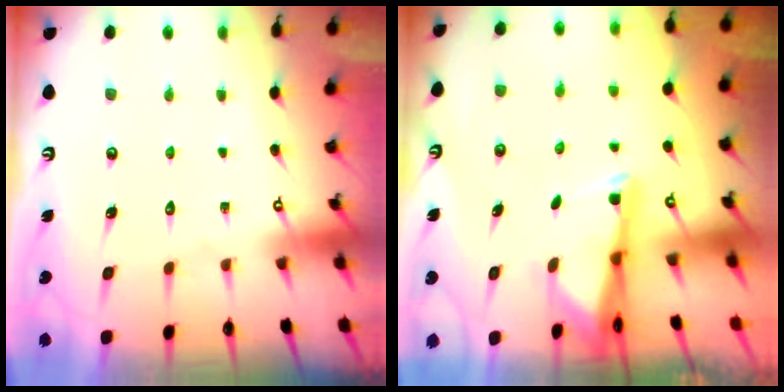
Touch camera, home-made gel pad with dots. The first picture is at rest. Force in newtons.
{"total": 2.7, "press": 2.7, "slide": 0.5}